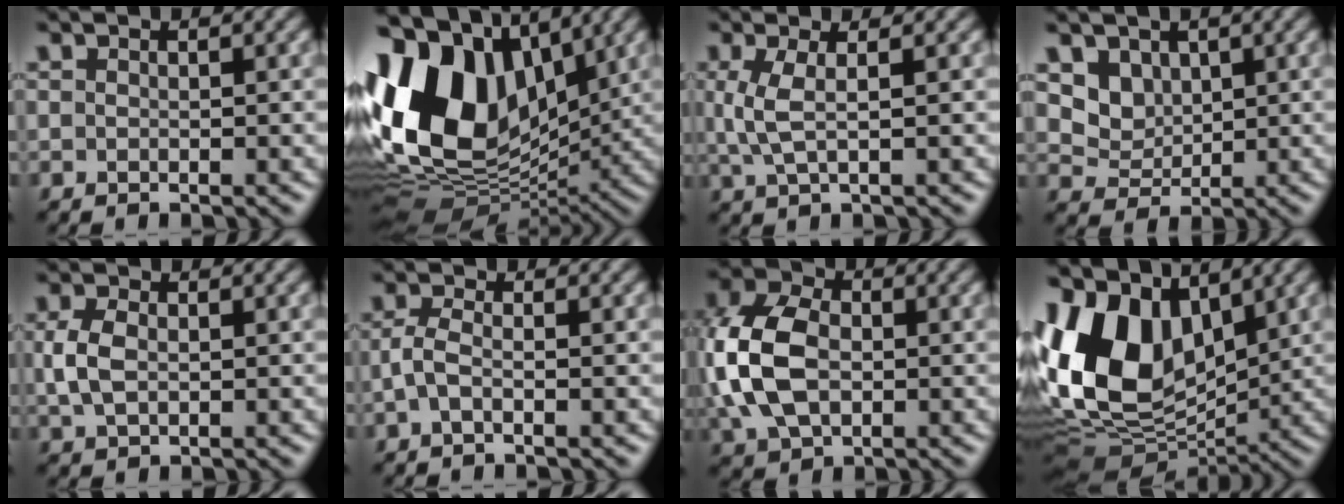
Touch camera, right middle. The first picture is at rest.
{"total": 17.0, "force": [2.5, 11.9, 11.9], "torque": [-0.262, 0.024, 0.038]}
{"total": 2.4, "force": [0.4, 0.7, 2.3], "torque": [-0.057, -0.001, 0.010]}
{"total": 3.4, "force": [2.0, 2.5, 1.0], "torque": [-0.033, -0.024, 0.059]}
{"total": 2.6, "force": [0.3, 1.8, 1.9], "torque": [-0.050, 0.003, 0.006]}
{"total": 1.8, "force": [-0.4, 0.7, 1.6], "torque": [-0.041, 0.000, -0.012]}
{"total": 8.5, "force": [0.1, 6.0, 6.1], "torque": [-0.155, 0.009, -0.006]}
{"total": 11.8, "force": [2.9, 7.7, 8.4], "torque": [-0.182, 0.009, 0.041]}